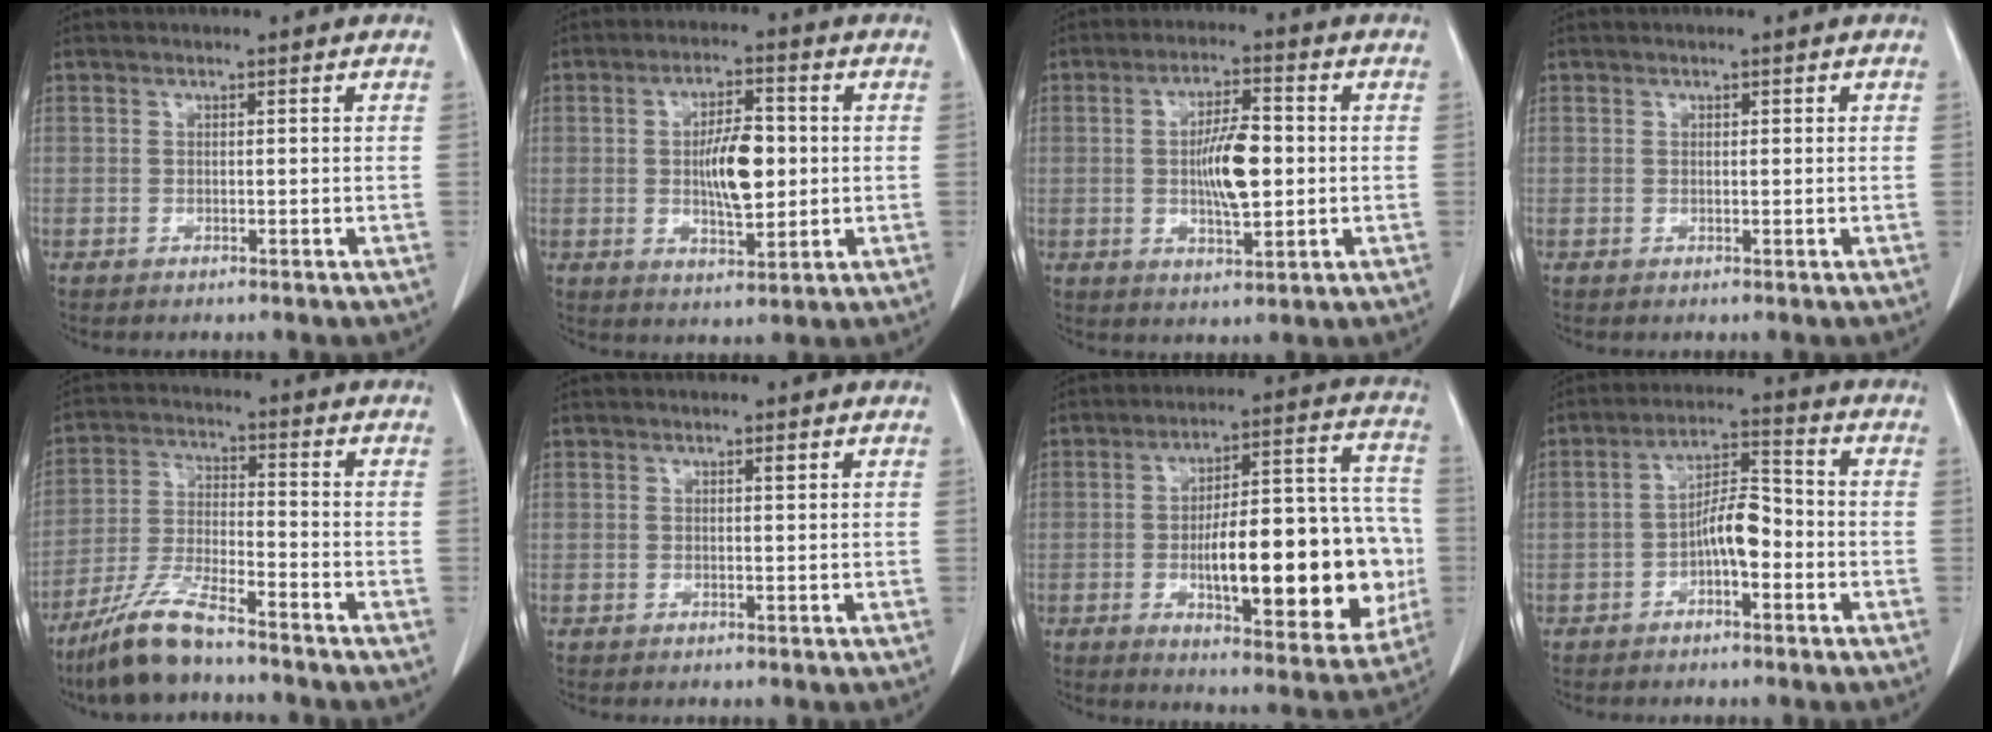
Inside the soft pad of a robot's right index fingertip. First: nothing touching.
{"total": 8.3, "force": [0.1, 2.7, 7.8], "torque": [-0.140, 0.003, 0.005]}
{"total": 8.3, "force": [-0.1, 2.2, 8.0], "torque": [-0.148, 0.003, 0.000]}
{"total": 0.6, "force": [0.3, 0.3, 0.5], "torque": [-0.005, 0.001, 0.004]}
{"total": 9.9, "force": [-7.9, 1.3, 5.9], "torque": [-0.124, -0.023, -0.153]}
{"total": 0.6, "force": [0.3, 0.1, 0.5], "torque": [-0.010, -0.002, 0.005]}
{"total": 23.1, "force": [-3.8, 6.9, 21.7], "torque": [-0.262, 0.028, -0.039]}
{"total": 6.4, "force": [-2.1, 2.2, 5.7], "torque": [-0.106, 0.021, -0.036]}